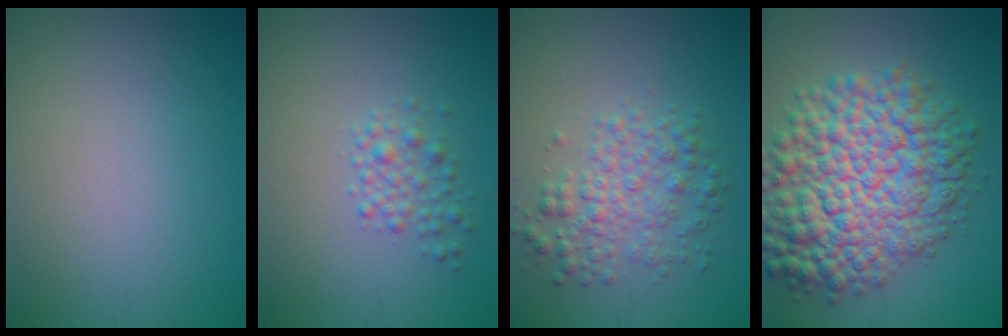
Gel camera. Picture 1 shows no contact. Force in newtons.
{"total": 2.0, "press": 2.0, "slide": 0.0}
{"total": 4.0, "press": 4.0, "slide": 0.0}
{"total": 12.8, "press": 12.8, "slide": 0.3}